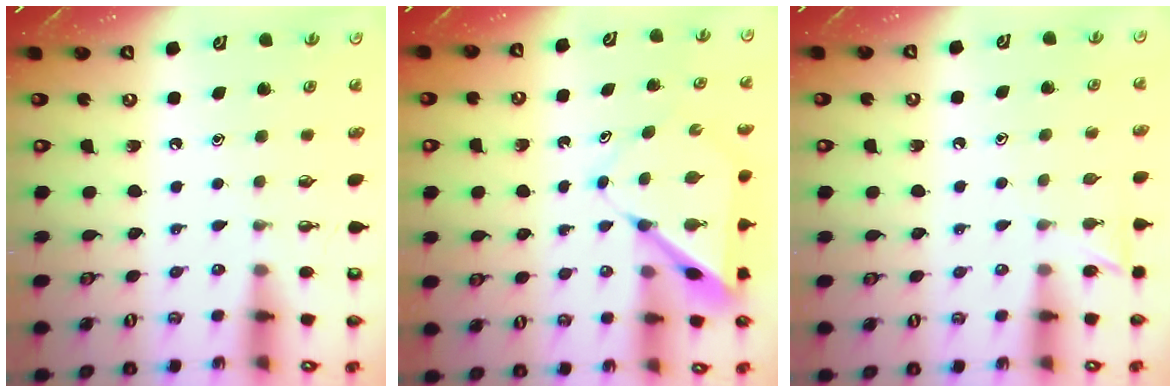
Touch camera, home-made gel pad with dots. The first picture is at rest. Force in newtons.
{"total": 7.5, "press": 7.5, "slide": 0.7}
{"total": 5.4, "press": 5.4, "slide": 0.6}